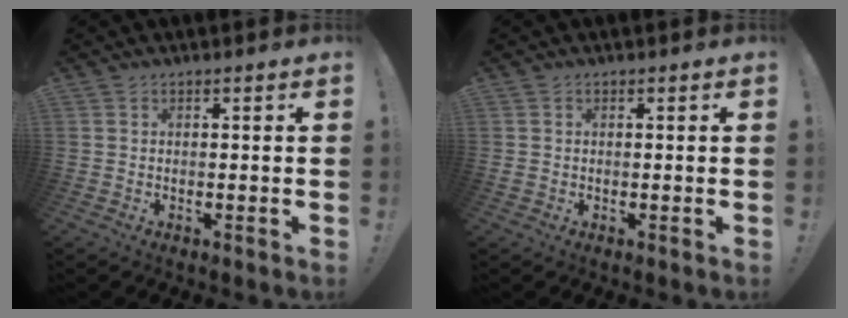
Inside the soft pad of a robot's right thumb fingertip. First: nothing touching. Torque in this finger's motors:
{"motor_torque": [-0.20, -0.15, -0.08, 0.14, -0.03]}